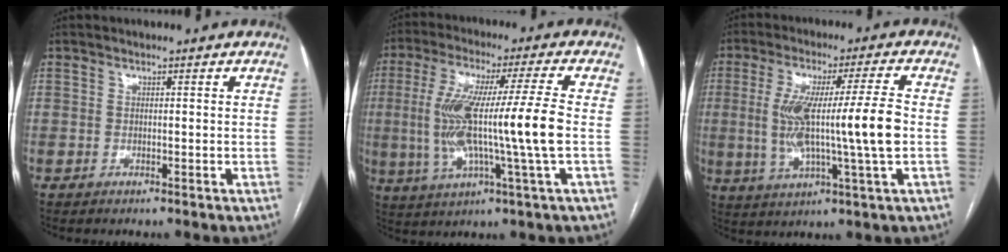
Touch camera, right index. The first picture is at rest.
{"total": 15.3, "force": [-1.0, -0.4, 15.3], "torque": [-0.298, 0.004, -0.021]}
{"total": 13.8, "force": [-0.4, 0.1, 13.8], "torque": [-0.260, 0.008, -0.006]}